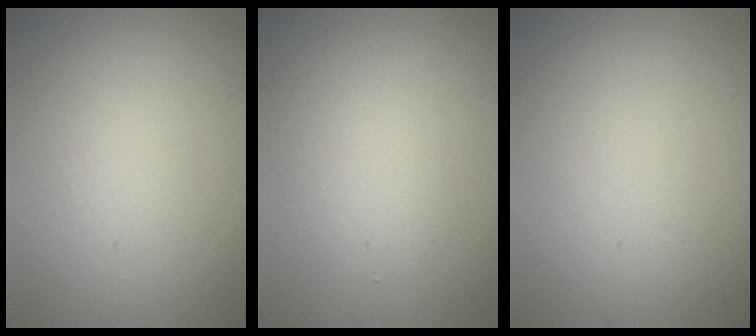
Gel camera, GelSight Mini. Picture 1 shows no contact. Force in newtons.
{"total": 2.2, "press": 2.2, "slide": 0.1}
{"total": 0.0}